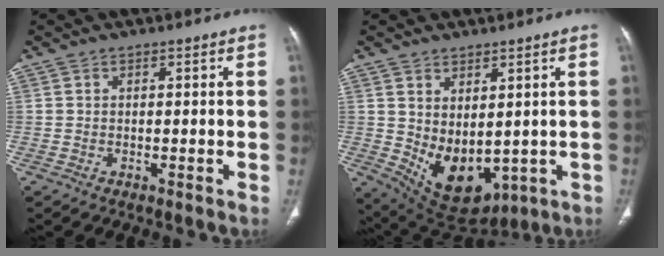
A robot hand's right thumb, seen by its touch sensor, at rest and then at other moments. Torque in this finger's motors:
{"motor_torque": [-0.58, 1.12, 0.63, 0.83, 0.35]}